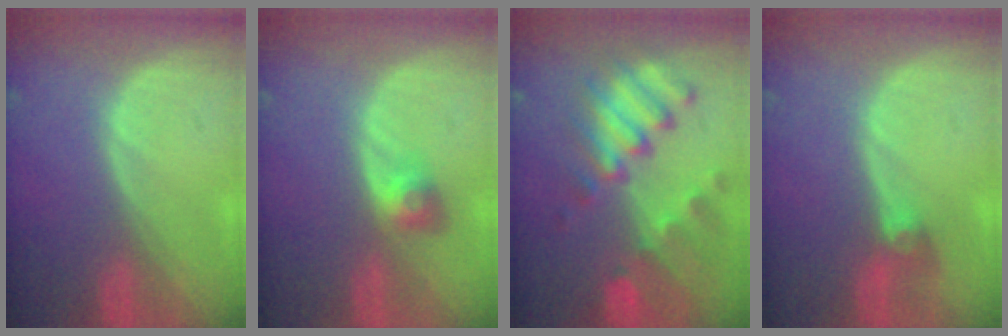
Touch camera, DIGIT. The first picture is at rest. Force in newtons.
{"total": 3.2, "press": 2.8, "slide": 1.5}
{"total": 10.5, "press": 9.1, "slide": 5.3}
{"total": 3.0, "press": 2.6, "slide": 1.4}